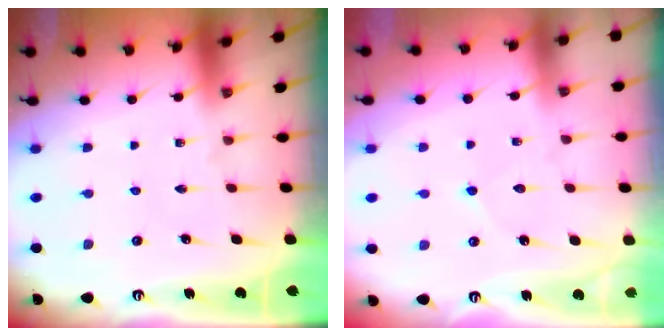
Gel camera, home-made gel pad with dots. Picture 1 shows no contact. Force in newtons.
{"total": 3.5, "press": 3.5, "slide": 0.4}